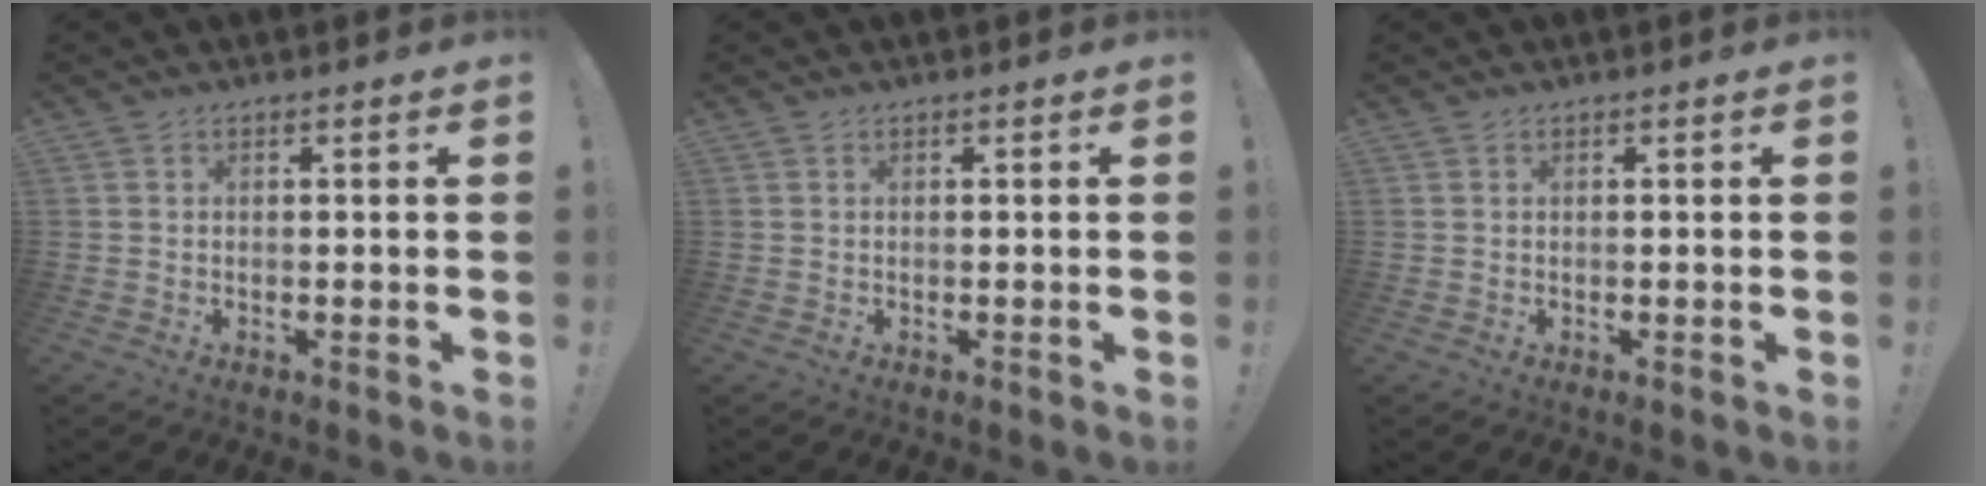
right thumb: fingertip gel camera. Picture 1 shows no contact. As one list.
[{"total": 0.0}, {"total": 0.0}]